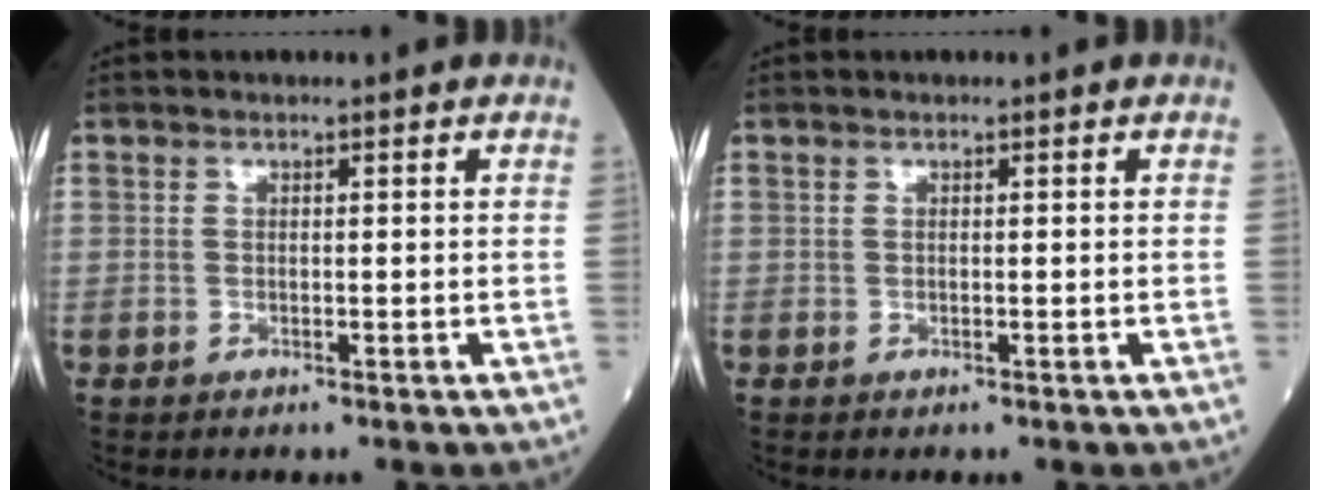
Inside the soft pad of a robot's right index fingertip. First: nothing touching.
{"total": 0.0}